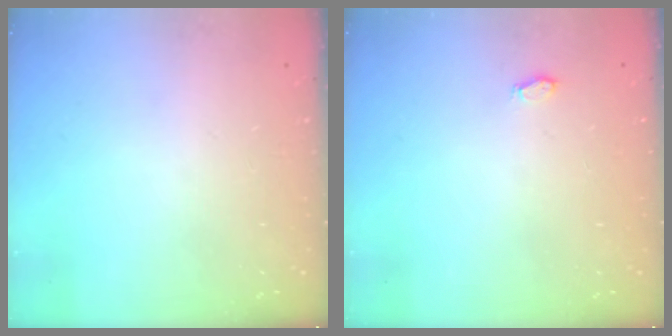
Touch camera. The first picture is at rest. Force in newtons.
{"total": 3.0, "press": 2.8, "slide": 1.2}